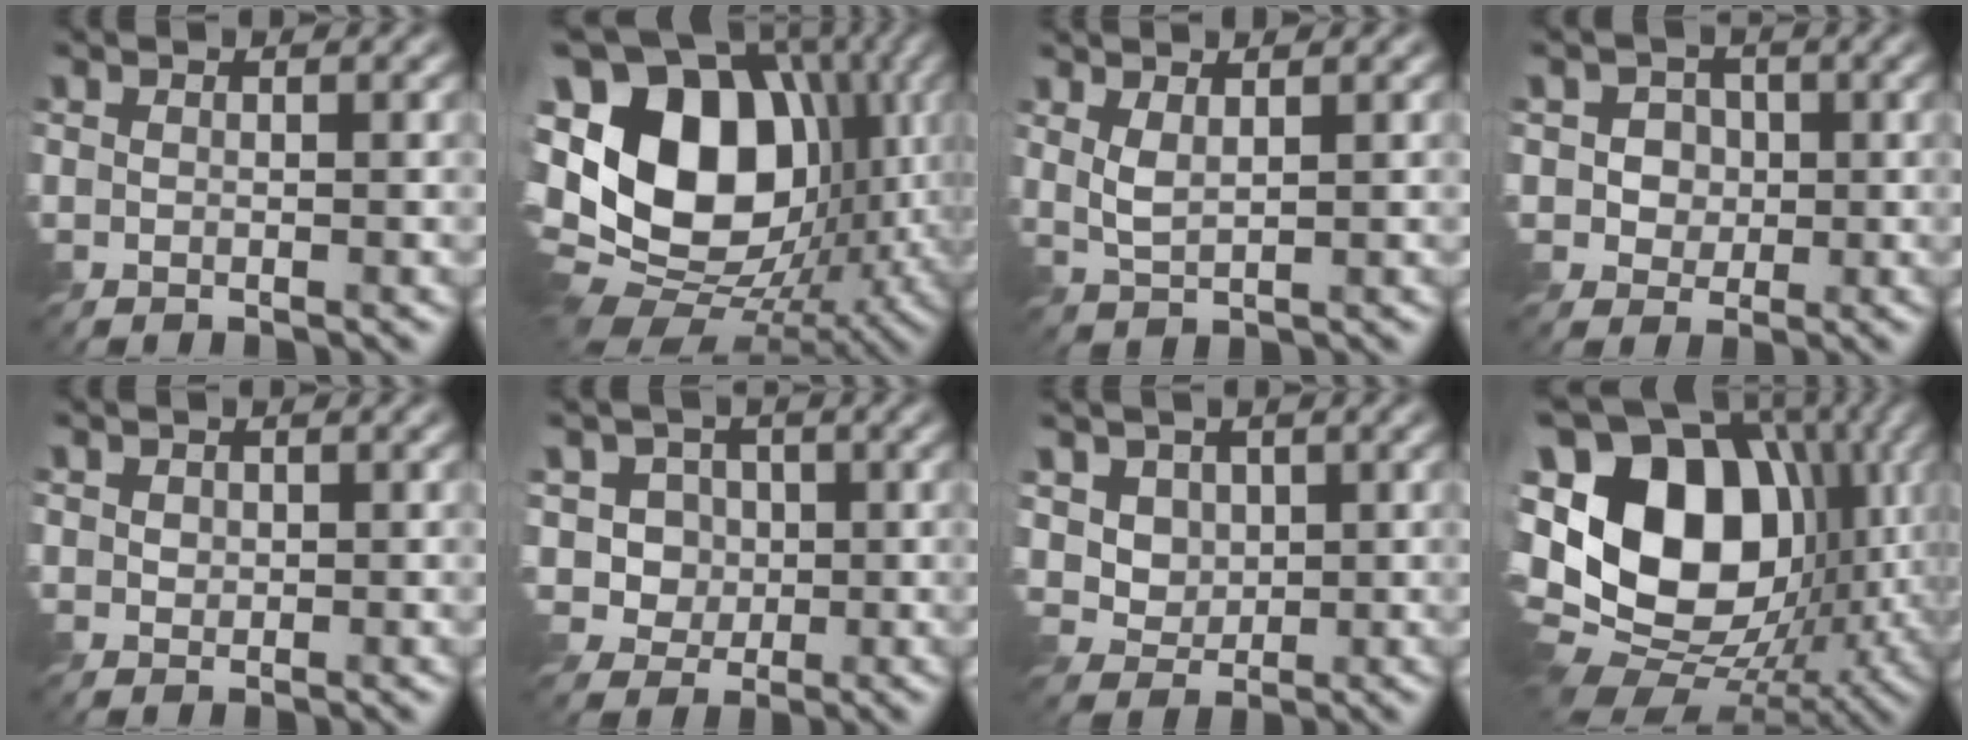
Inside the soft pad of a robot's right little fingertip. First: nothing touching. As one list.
[{"total": 18.8, "force": [1.0, 13.3, 13.3], "torque": [-0.247, 0.011, 0.032]}, {"total": 1.7, "force": [0.8, 0.5, 1.5], "torque": [-0.043, -0.003, 0.018]}, {"total": 3.8, "force": [0.8, 3.5, 1.4], "torque": [-0.020, 0.007, 0.011]}, {"total": 0.7, "force": [0.3, 0.7, 0.2], "torque": [-0.007, -0.002, 0.006]}, {"total": 4.1, "force": [0.8, 3.7, 1.5], "torque": [-0.033, 0.001, 0.012]}, {"total": 3.9, "force": [1.5, 3.1, 1.7], "torque": [-0.056, -0.006, 0.039]}, {"total": 19.4, "force": [0.8, 13.8, 13.6], "torque": [-0.253, 0.009, 0.033]}]